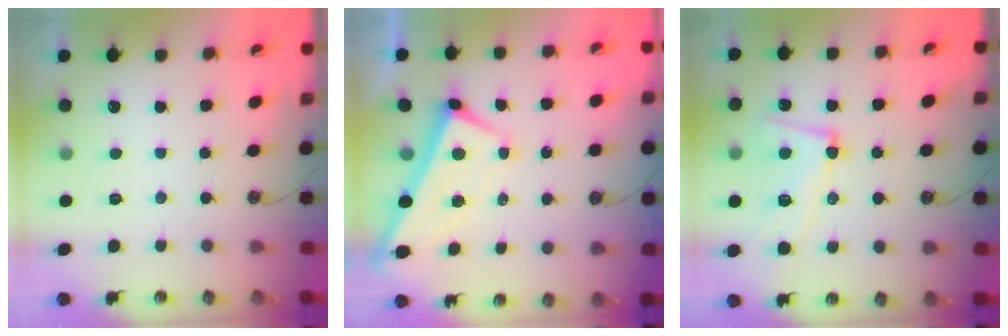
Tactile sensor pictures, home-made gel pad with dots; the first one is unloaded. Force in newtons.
{"total": 2.7, "press": 2.6, "slide": 0.3}
{"total": 6.6, "press": 6.3, "slide": 1.8}